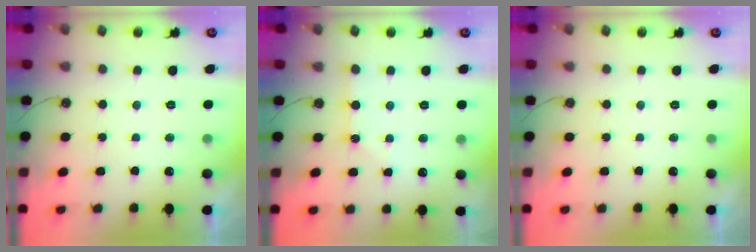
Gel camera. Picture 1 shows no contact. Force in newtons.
{"total": 1.7, "press": 1.7, "slide": 0.3}
{"total": 0.0}